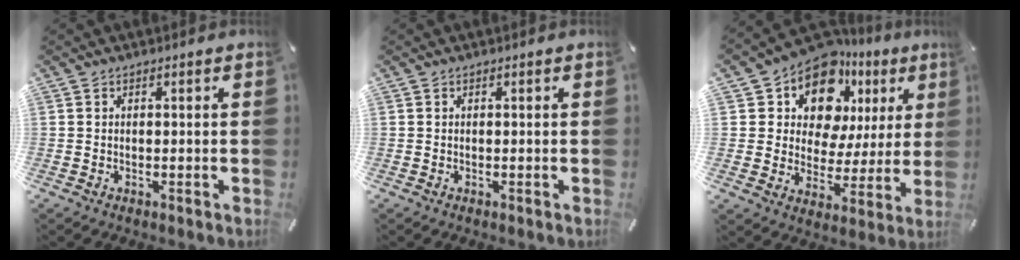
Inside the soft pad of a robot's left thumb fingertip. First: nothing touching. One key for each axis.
{"total": 0.0}
{"total": 13.9, "fx": 9.6, "fy": 8.4, "fz": 5.5, "tx": -0.112, "ty": -0.073, "tz": 0.173}